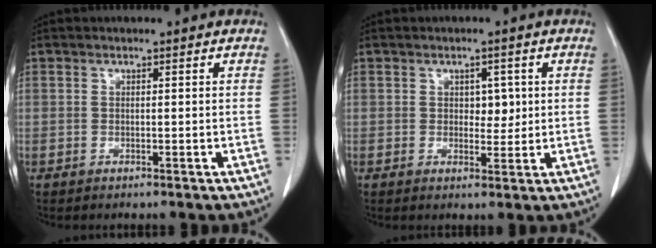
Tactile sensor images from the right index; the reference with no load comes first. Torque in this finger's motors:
{"motor_torque": [-0.06, -0.02, 0.01, -0.01]}